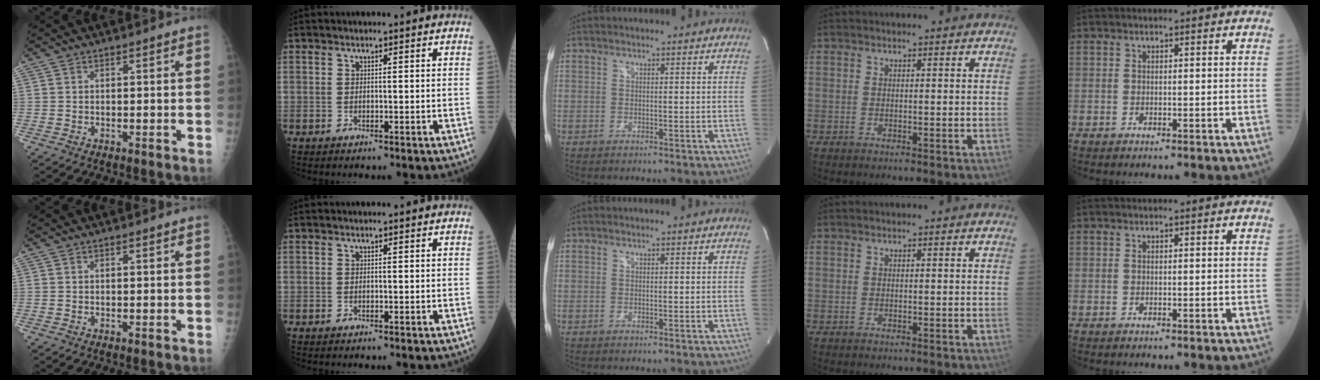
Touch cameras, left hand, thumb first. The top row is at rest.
{}